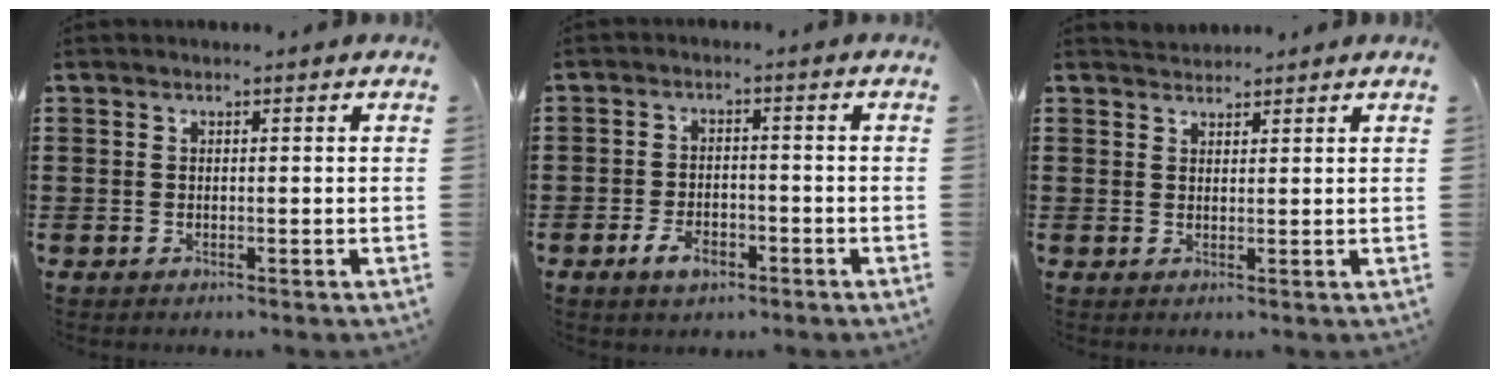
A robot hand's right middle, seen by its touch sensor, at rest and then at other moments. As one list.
[{"total": 4.0, "force": [-2.3, 1.7, 2.8], "torque": [-0.054, -0.001, -0.044]}, {"total": 1.7, "force": [1.6, 0.1, -0.4], "torque": [0.002, 0.001, 0.033]}]